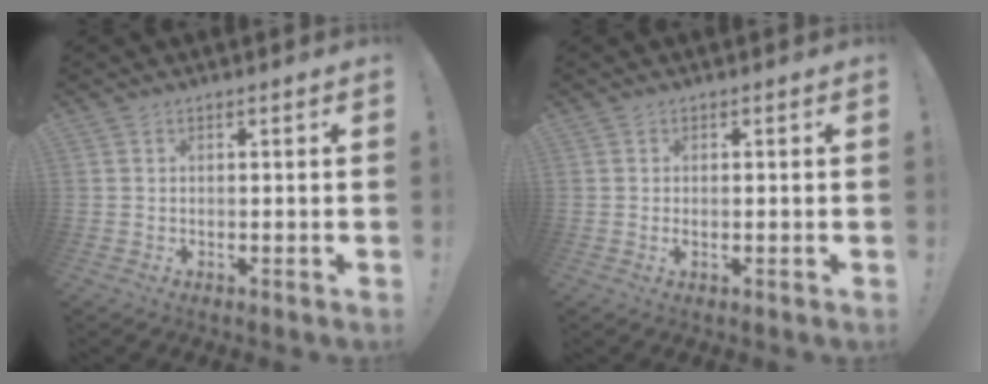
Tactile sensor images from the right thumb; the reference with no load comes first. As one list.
[{"total": 0.7, "force": [0.1, 0.2, 0.7], "torque": [-0.006, -0.001, -0.001]}]